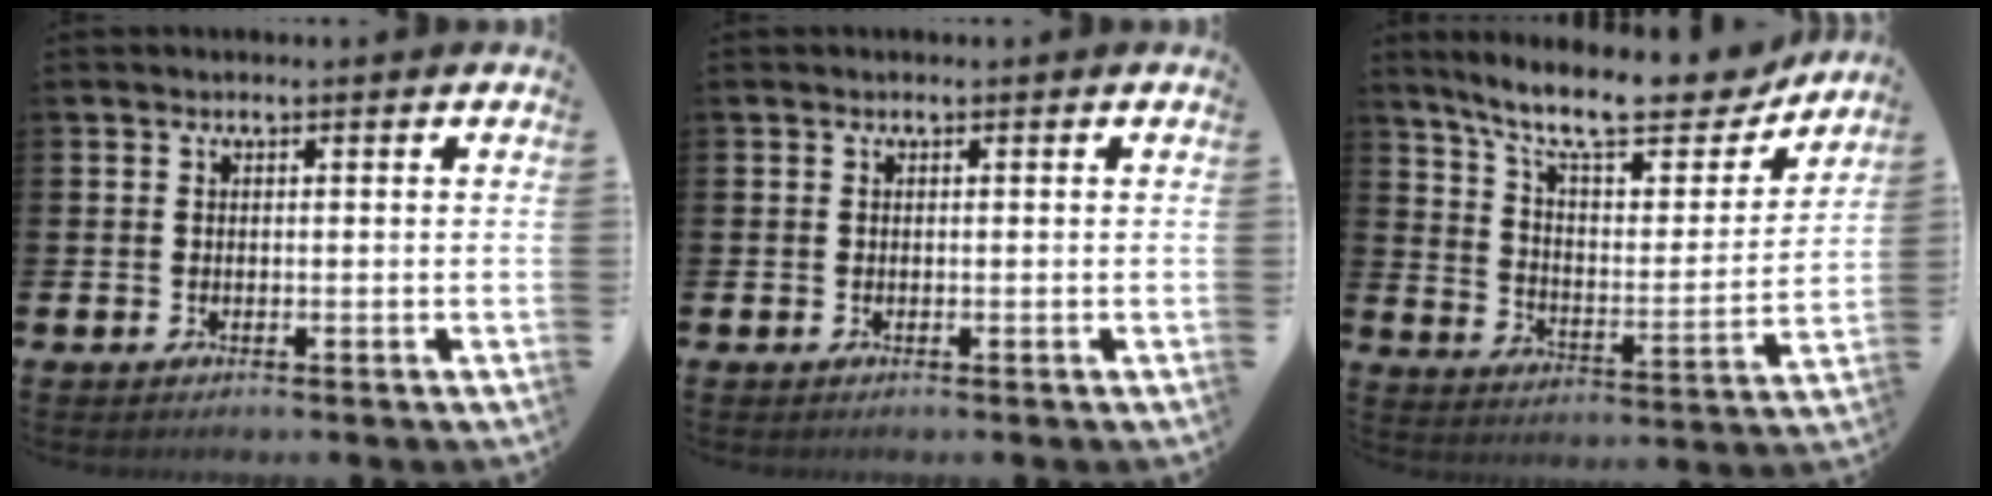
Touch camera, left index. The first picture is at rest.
{"total": 0.0}
{"total": 12.4, "force": [10.6, 2.9, 5.7], "torque": [-0.132, -0.070, 0.182]}